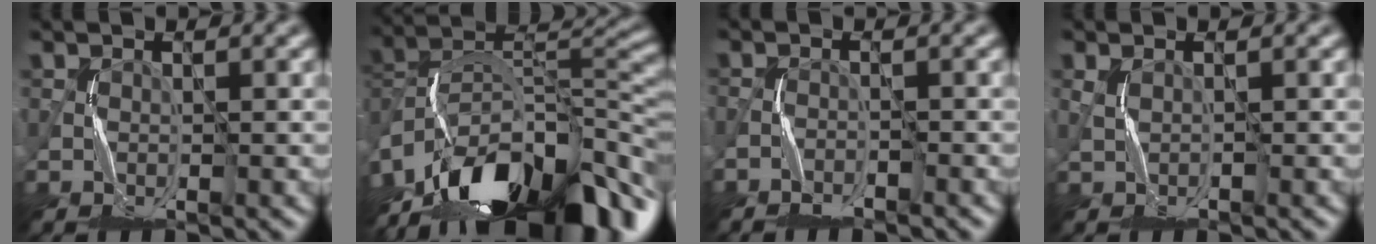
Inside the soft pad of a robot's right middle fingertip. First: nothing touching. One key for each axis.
{"total": 16.3, "fx": -11.7, "fy": 6.2, "fz": 9.5, "tx": -0.197, "ty": 0.020, "tz": -0.205}
{"total": 2.0, "fx": -2.0, "fy": 0.0, "fz": 0.0, "tx": -0.004, "ty": 0.002, "tz": -0.038}
{"total": 0.0}